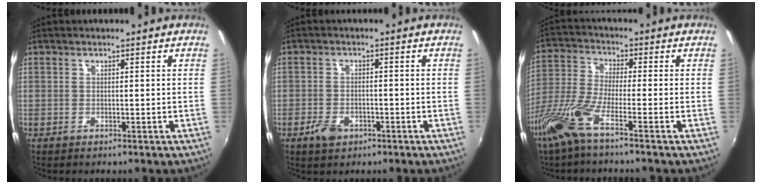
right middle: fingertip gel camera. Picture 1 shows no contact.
{"total": 4.0, "force": [-2.3, 2.4, 2.2], "torque": [-0.054, -0.005, -0.042]}
{"total": 9.2, "force": [-5.5, 0.6, 7.3], "torque": [-0.165, -0.015, -0.114]}